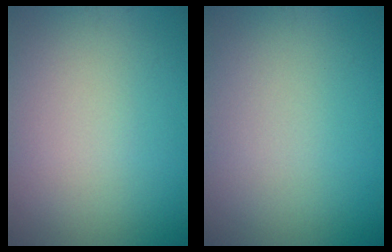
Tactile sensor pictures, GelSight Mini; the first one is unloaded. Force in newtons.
{"total": 0.0}